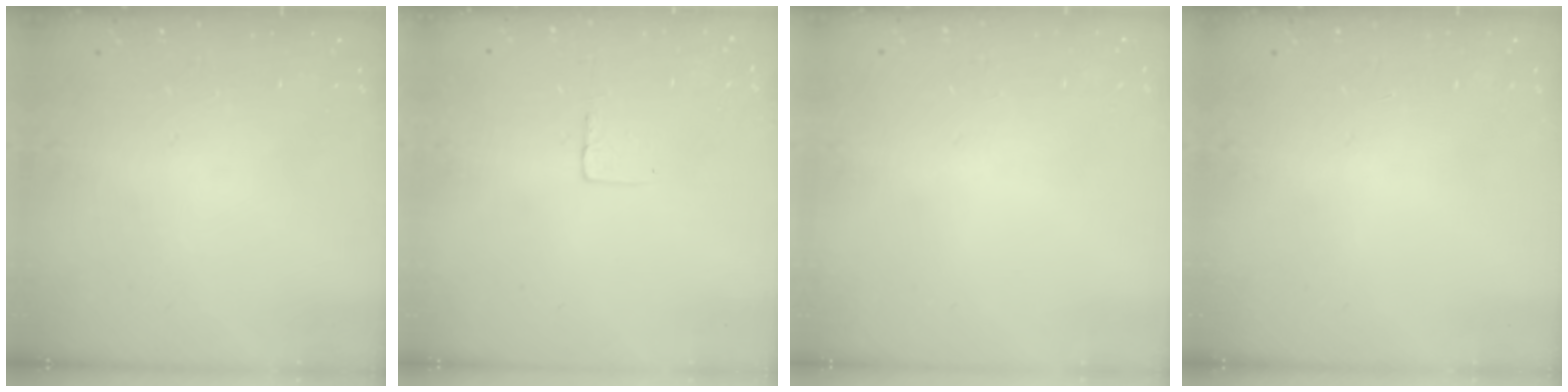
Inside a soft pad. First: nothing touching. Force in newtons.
{"total": 2.7, "press": 2.7, "slide": 0.1}
{"total": 0.0}
{"total": 0.0}